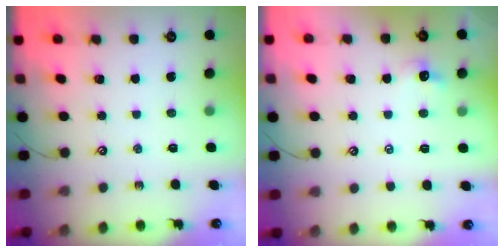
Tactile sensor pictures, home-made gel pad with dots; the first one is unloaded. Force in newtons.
{"total": 0.7, "press": 0.5, "slide": 0.4}